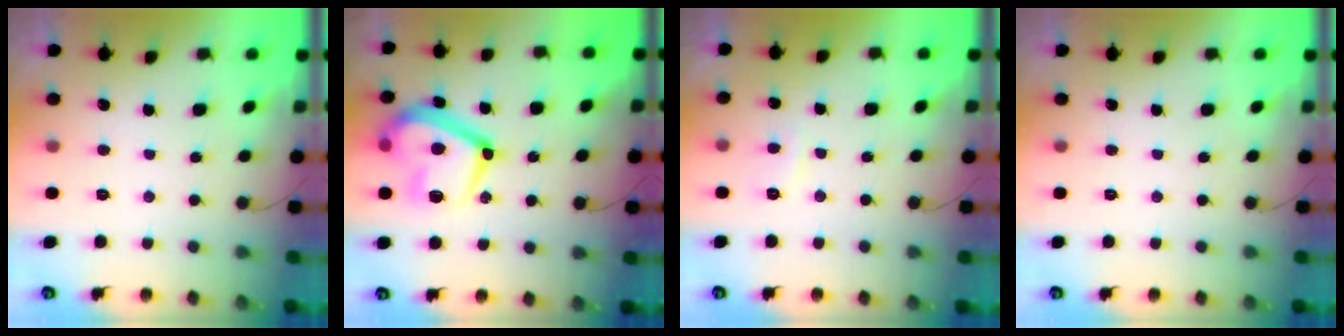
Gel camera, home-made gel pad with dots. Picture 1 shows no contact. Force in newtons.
{"total": 19.4, "press": 19.3, "slide": 1.8}
{"total": 2.1, "press": 2.0, "slide": 0.7}
{"total": 0.0}